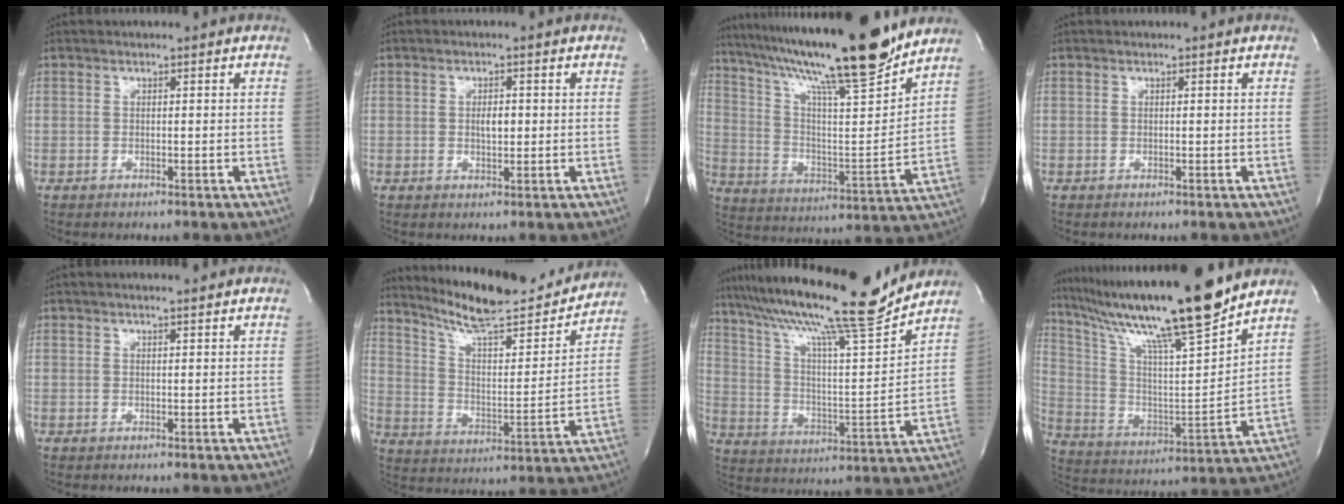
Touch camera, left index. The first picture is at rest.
{"total": 2.4, "force": [0.1, 1.0, 2.1], "torque": [-0.037, -0.001, 0.001]}
{"total": 24.0, "force": [19.3, 1.1, 14.1], "torque": [-0.247, -0.015, 0.310]}
{"total": 0.0}
{"total": 1.5, "force": [1.2, -0.1, 0.9], "torque": [-0.015, 0.007, 0.020]}
{"total": 21.4, "force": [19.2, 2.9, 9.1], "torque": [-0.146, -0.013, 0.286]}
{"total": 21.5, "force": [17.8, 0.3, 12.0], "torque": [-0.214, -0.008, 0.286]}
{"total": 22.0, "force": [17.7, -0.5, 13.0], "torque": [-0.234, -0.013, 0.302]}